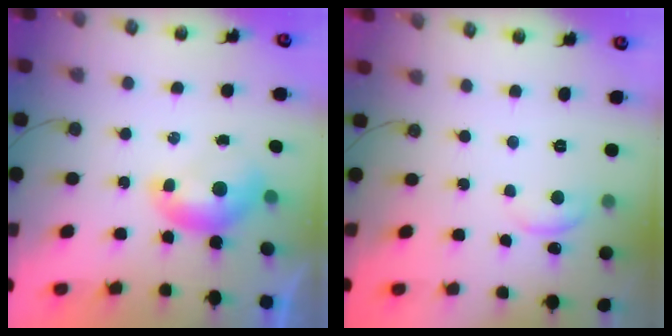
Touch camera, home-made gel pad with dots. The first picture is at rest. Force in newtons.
{"total": 0.6, "press": 0.1, "slide": 0.5}